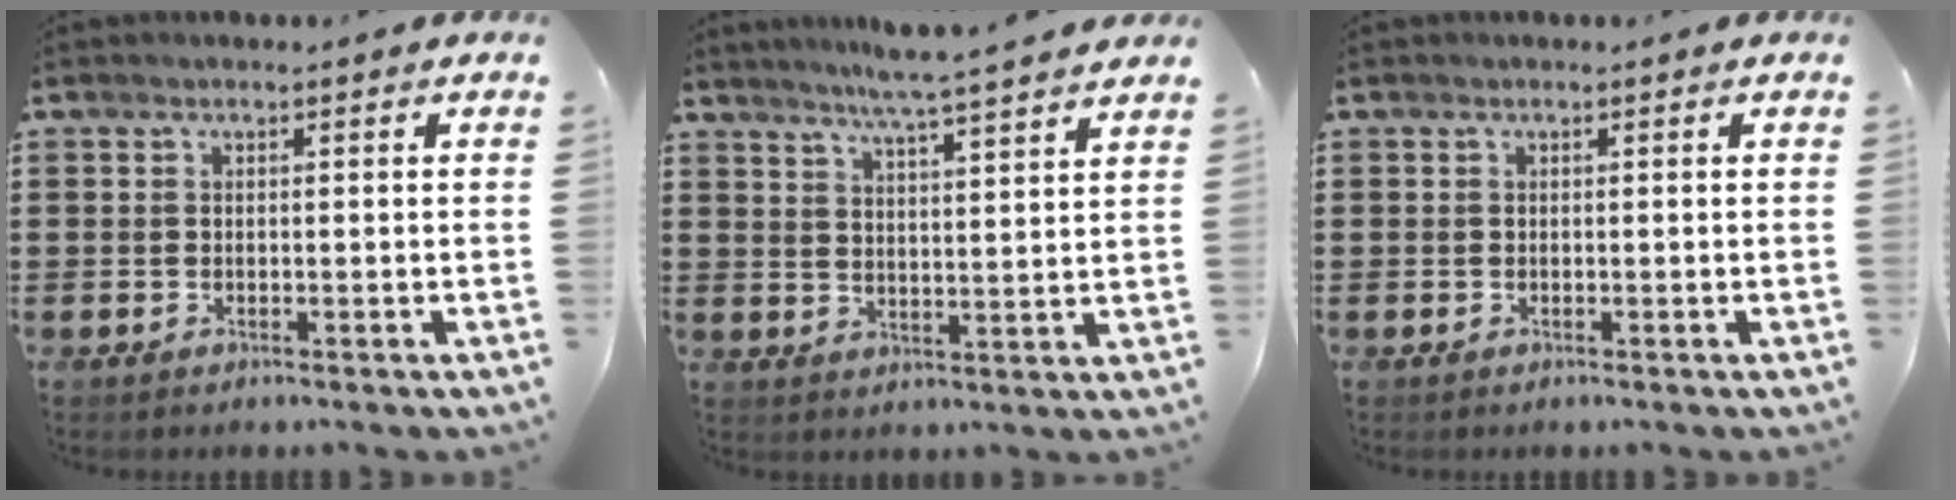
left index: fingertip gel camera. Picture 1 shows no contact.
{"total": 5.3, "force": [4.8, -1.2, 2.0], "torque": [-0.055, -0.027, 0.081]}
{"total": 0.0}